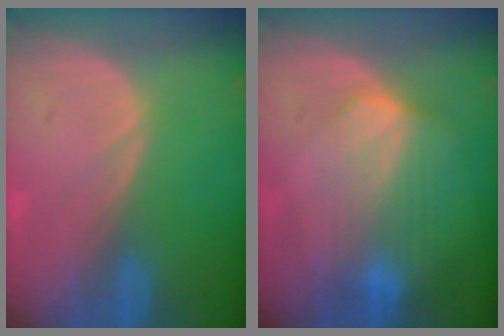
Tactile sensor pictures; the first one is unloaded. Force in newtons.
{"total": 7.2, "press": 6.4, "slide": 3.1}